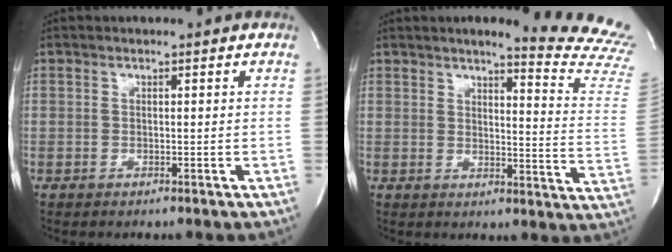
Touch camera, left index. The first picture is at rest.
{"total": 17.0, "force": [16.1, -0.4, 5.4], "torque": [-0.060, -0.137, 0.162]}